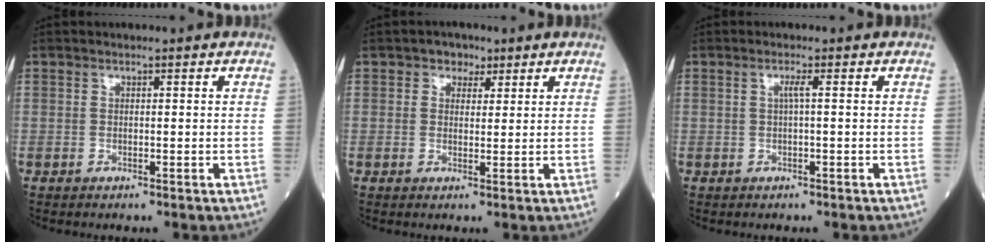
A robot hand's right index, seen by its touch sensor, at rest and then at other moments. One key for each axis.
{"total": 2.7, "fx": 1.5, "fy": 2.0, "fz": 1.0, "tx": -0.011, "ty": 0.005, "tz": 0.018}
{"total": 1.1, "fx": 0.1, "fy": -0.2, "fz": 1.1, "tx": -0.022, "ty": 0.002, "tz": 0.000}